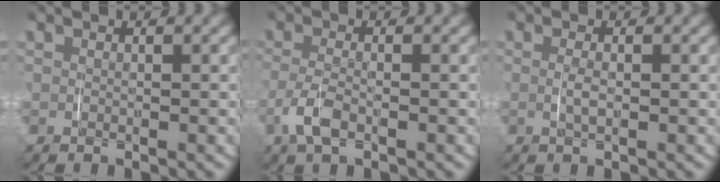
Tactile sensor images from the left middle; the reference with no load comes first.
{"total": 2.5, "force": [-1.6, 0.6, 1.8], "torque": [-0.052, -0.013, -0.026]}
{"total": 1.1, "force": [-0.5, 0.0, 1.0], "torque": [-0.025, -0.005, -0.005]}